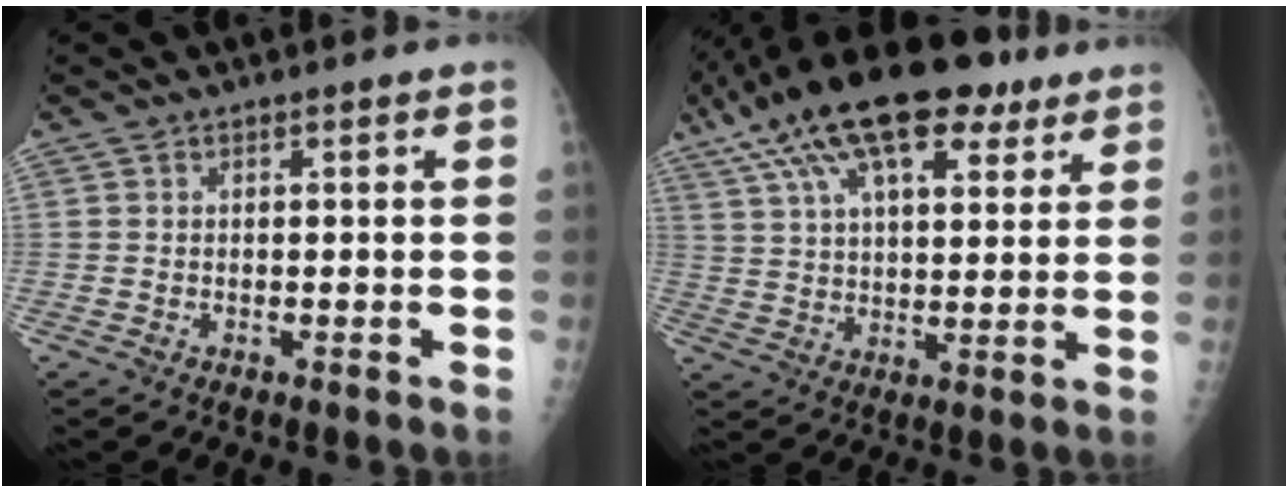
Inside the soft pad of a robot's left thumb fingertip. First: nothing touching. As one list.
[{"total": 22.4, "force": [13.1, 9.8, 15.2], "torque": [-0.256, 0.006, 0.218]}]